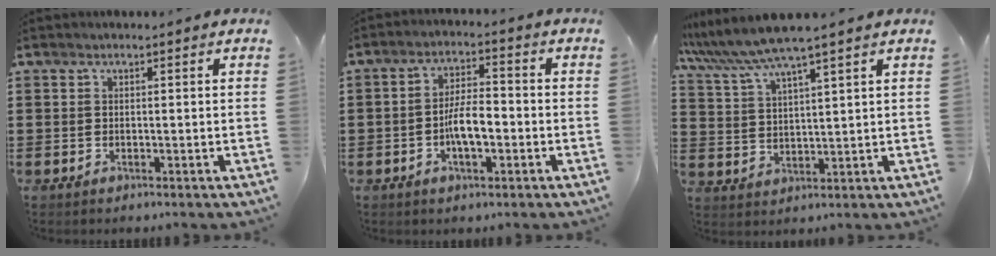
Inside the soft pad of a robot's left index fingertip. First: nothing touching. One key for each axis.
{"total": 5.8, "fx": -1.5, "fy": 2.2, "fz": 5.2, "tx": -0.104, "ty": 0.006, "tz": -0.031}
{"total": 6.5, "fx": 5.4, "fy": -0.2, "fz": 3.5, "tx": -0.086, "ty": -0.021, "tz": 0.094}